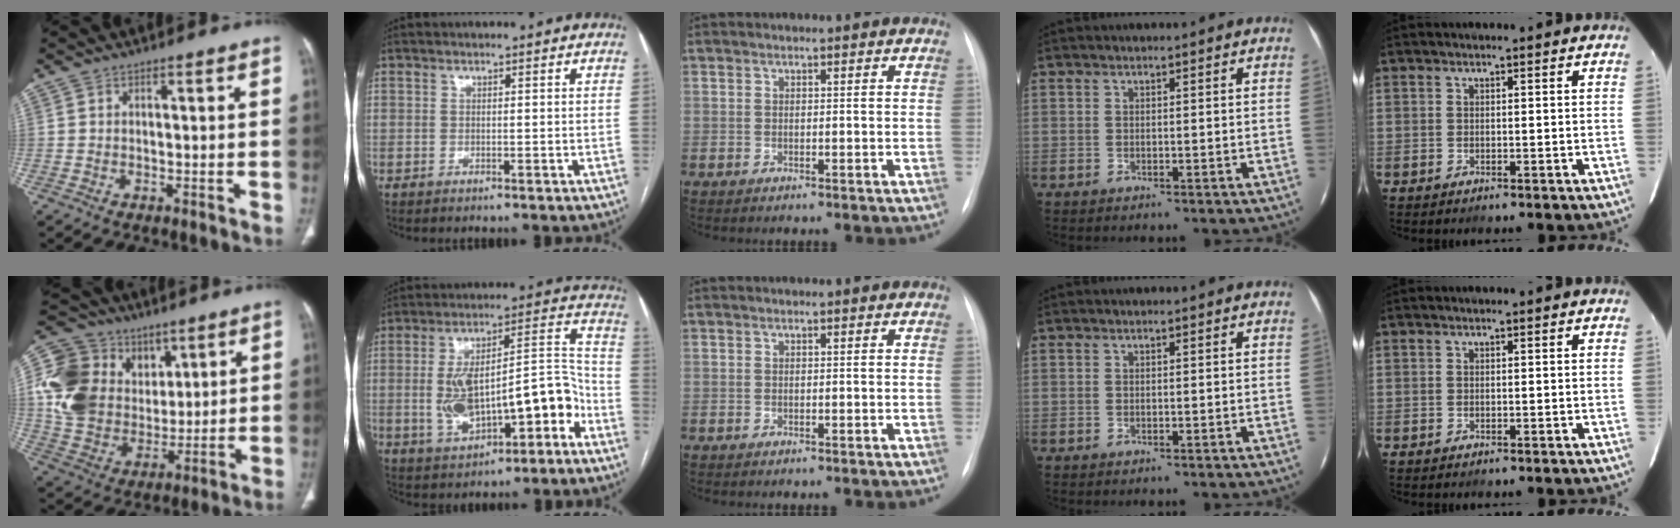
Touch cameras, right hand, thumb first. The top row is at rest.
{"thumb": {"total": 19.4, "force": [6.2, 15.4, 10.1], "torque": [-0.175, -0.001, 0.122]}, "index": {"total": 16.5, "force": [-4.8, 5.6, 14.8], "torque": [-0.243, 0.034, -0.064]}}